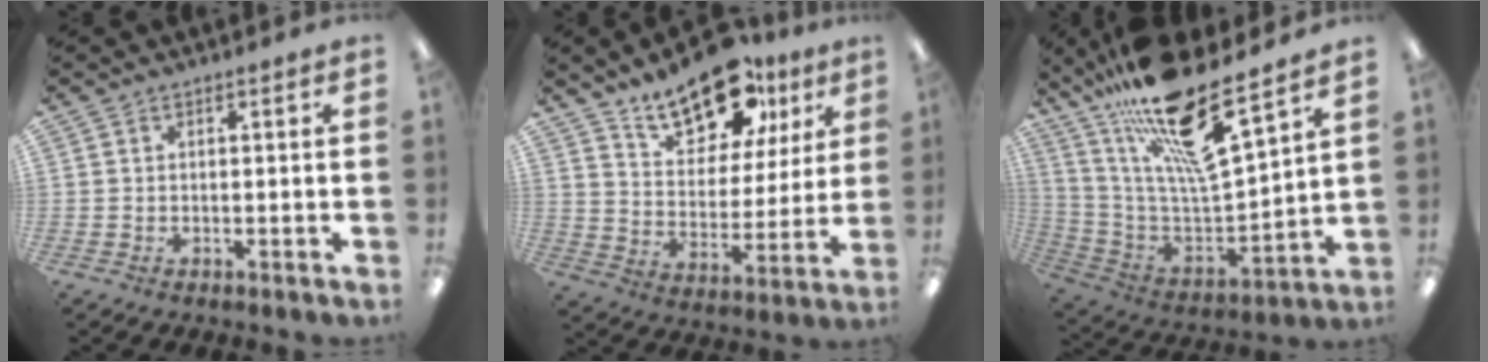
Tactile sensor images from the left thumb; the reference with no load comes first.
{"total": 17.2, "force": [12.9, 8.0, 8.1], "torque": [-0.124, -0.079, 0.227]}
{"total": 21.5, "force": [16.1, 4.1, 13.6], "torque": [-0.241, -0.110, 0.266]}